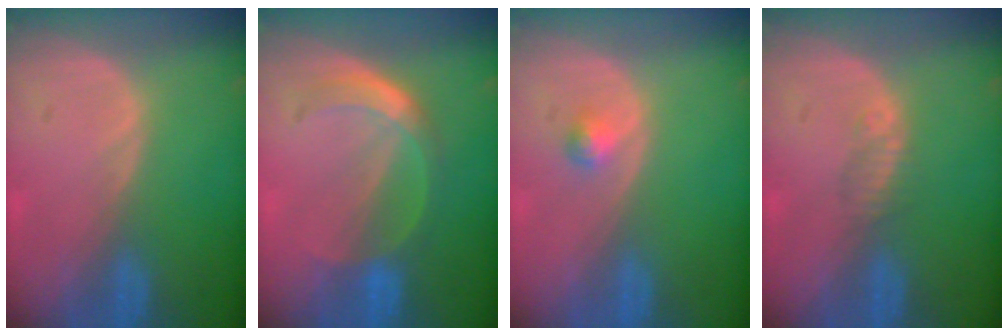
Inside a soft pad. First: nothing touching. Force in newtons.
{"total": 6.0, "press": 5.2, "slide": 3.1}
{"total": 1.5, "press": 1.5, "slide": 0.3}
{"total": 1.5, "press": 1.3, "slide": 0.9}